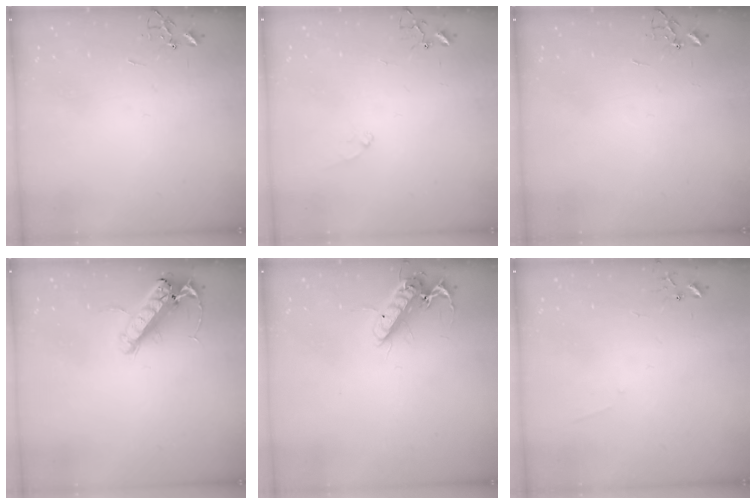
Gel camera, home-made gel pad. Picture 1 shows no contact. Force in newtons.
{"total": 7.5, "press": 7.5, "slide": 0.7}
{"total": 0.0}
{"total": 14.7, "press": 14.5, "slide": 2.6}
{"total": 14.3, "press": 14.2, "slide": 1.9}
{"total": 3.8, "press": 3.7, "slide": 0.6}